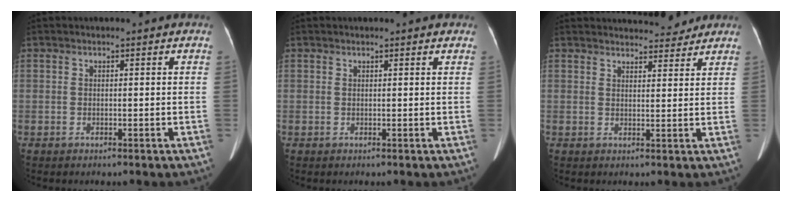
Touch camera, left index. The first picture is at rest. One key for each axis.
{"total": 1.6, "fx": 1.4, "fy": 0.5, "fz": 0.5, "tx": -0.010, "ty": 0.007, "tz": 0.011}
{"total": 7.3, "fx": 7.0, "fy": 1.7, "fz": 1.5, "tx": -0.009, "ty": 0.000, "tz": 0.078}